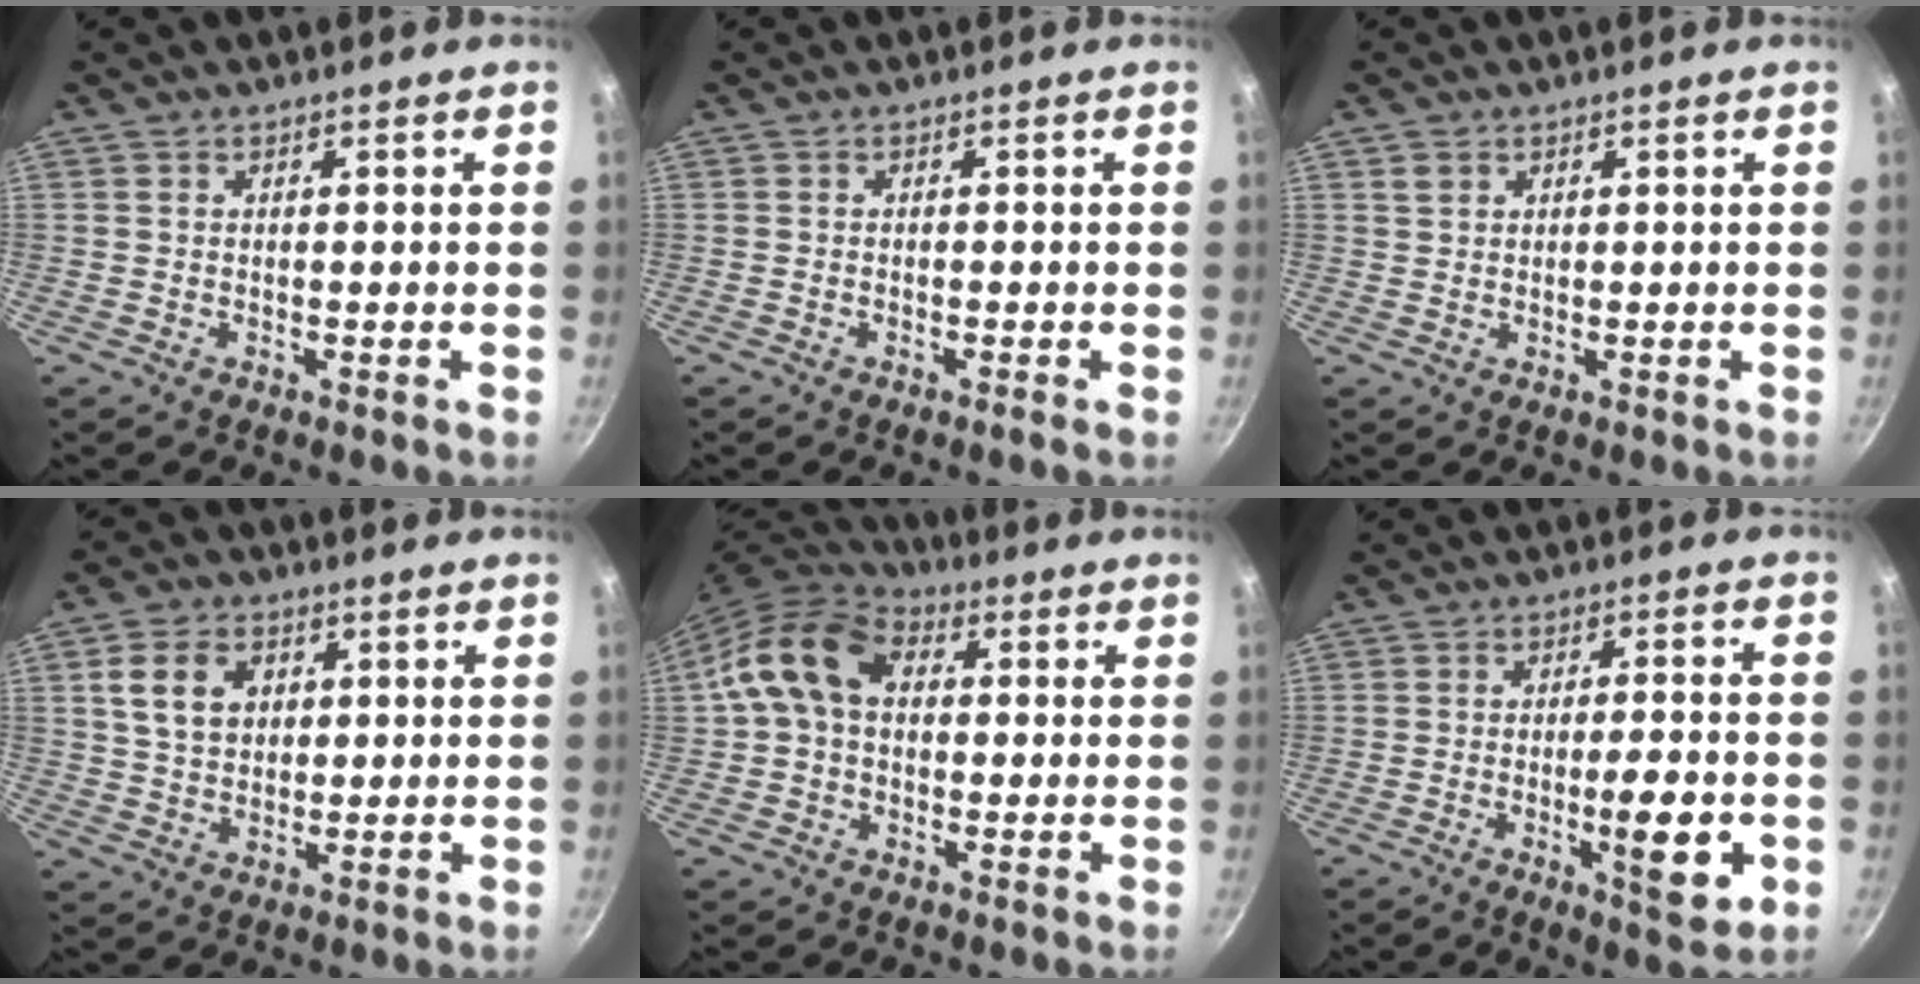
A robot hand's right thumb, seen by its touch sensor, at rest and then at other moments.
{"total": 0.6, "force": [-0.4, -0.1, 0.4], "torque": [-0.015, 0.003, -0.008]}
{"total": 1.7, "force": [0.8, 1.3, 0.6], "torque": [-0.007, 0.002, 0.015]}
{"total": 8.4, "force": [2.4, 6.3, 5.1], "torque": [-0.076, 0.002, 0.041]}
{"total": 12.1, "force": [1.5, 8.9, 8.1], "torque": [-0.124, 0.028, 0.007]}
{"total": 10.6, "force": [-3.0, 2.8, 9.8], "torque": [-0.134, 0.010, -0.042]}